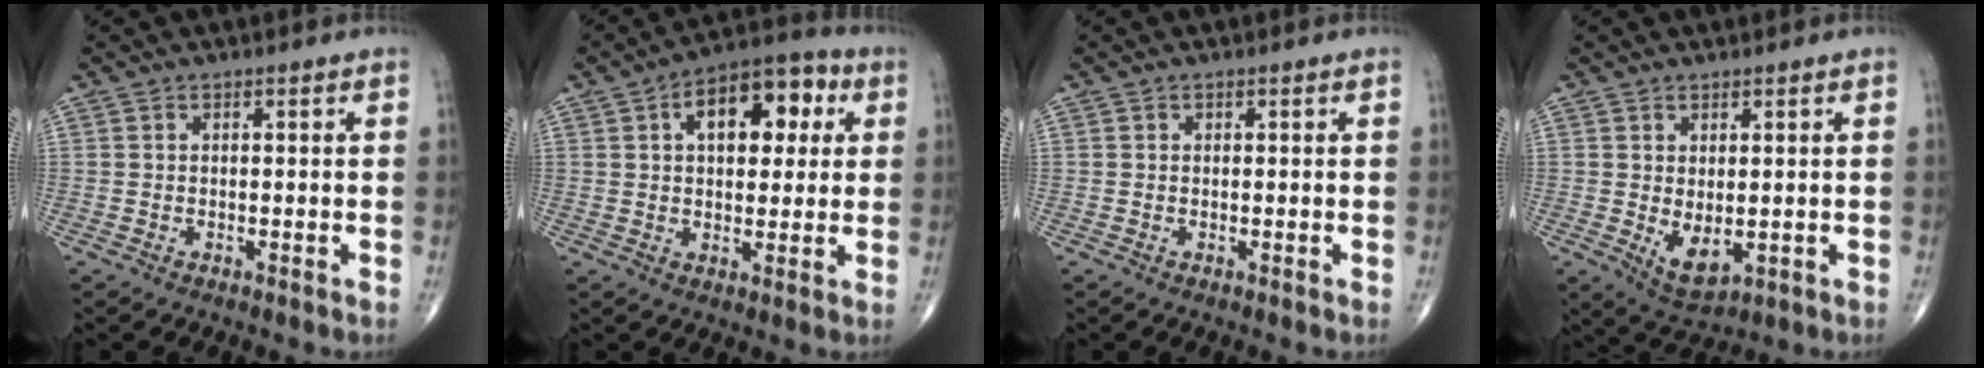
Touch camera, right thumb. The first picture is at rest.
{"total": 13.9, "force": [4.1, 7.7, 10.8], "torque": [-0.122, 0.018, 0.055]}
{"total": 0.0}
{"total": 5.6, "force": [-0.5, 2.9, 4.8], "torque": [-0.072, -0.011, 0.009]}